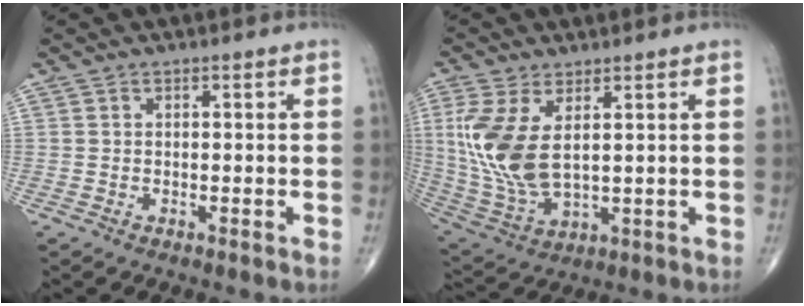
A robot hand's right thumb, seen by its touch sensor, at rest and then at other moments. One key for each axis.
{"total": 13.0, "fx": 2.8, "fy": 6.4, "fz": 10.9, "tx": -0.244, "ty": -0.014, "tz": 0.072}